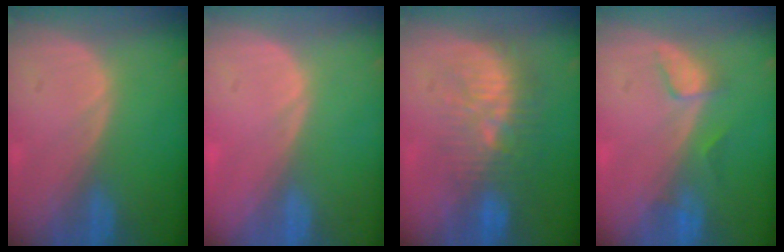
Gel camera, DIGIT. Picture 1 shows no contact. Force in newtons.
{"total": 0.5, "press": 0.0, "slide": 0.5}
{"total": 9.7, "press": 9.1, "slide": 3.6}
{"total": 2.8, "press": 2.7, "slide": 0.4}